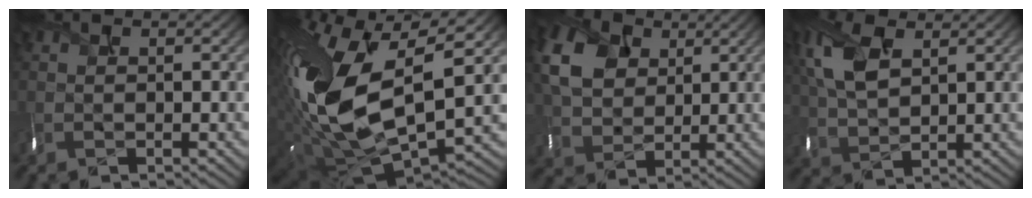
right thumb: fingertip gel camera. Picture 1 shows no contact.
{"total": 18.9, "force": [1.4, 9.9, 16.0], "torque": [-0.362, -0.031, 0.037]}
{"total": 9.3, "force": [3.2, 7.2, 4.9], "torque": [-0.151, 0.008, 0.066]}
{"total": 7.5, "force": [2.9, 4.2, 5.5], "torque": [-0.164, 0.007, 0.062]}